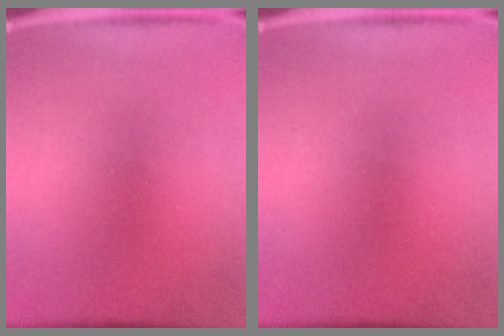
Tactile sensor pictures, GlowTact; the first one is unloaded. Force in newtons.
{"total": 0.0}